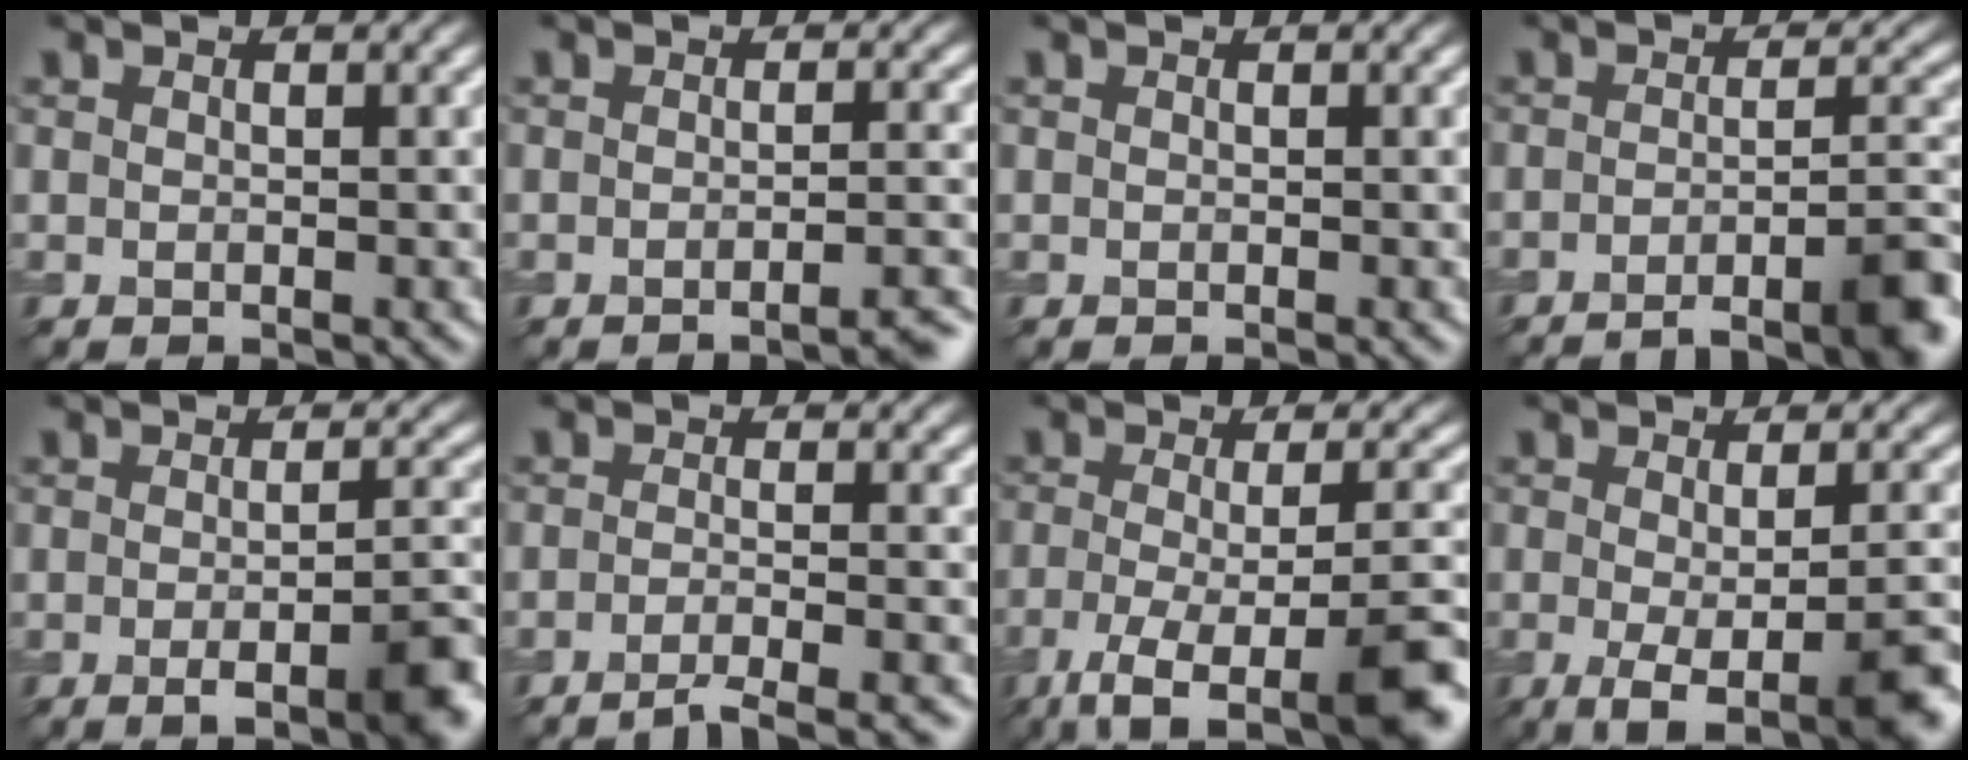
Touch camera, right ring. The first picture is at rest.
{"total": 3.0, "force": [-2.1, 0.5, 2.1], "torque": [-0.020, 0.007, -0.036]}
{"total": 0.0}
{"total": 6.9, "force": [-4.5, 1.4, 5.1], "torque": [-0.054, 0.011, -0.068]}
{"total": 5.6, "force": [-2.1, 1.4, 5.0], "torque": [-0.068, 0.000, -0.034]}
{"total": 4.7, "force": [-3.4, 0.8, 3.1], "torque": [-0.046, 0.001, -0.057]}
{"total": 10.9, "force": [-5.8, 3.0, 8.7], "torque": [-0.136, -0.011, -0.095]}
{"total": 7.5, "force": [-2.6, 2.2, 6.7], "torque": [-0.092, -0.014, -0.035]}